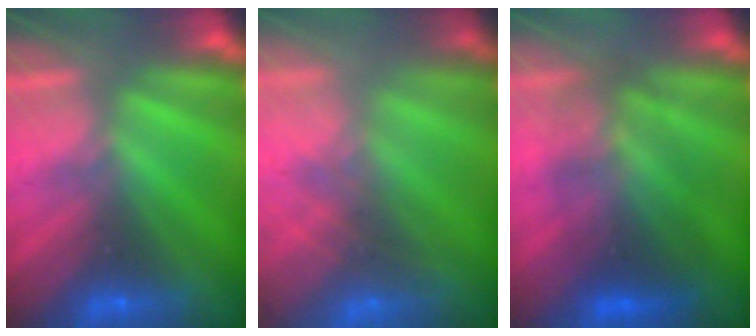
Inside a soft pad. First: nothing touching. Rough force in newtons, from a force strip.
{"total": 5.7}
{"total": 3.6}